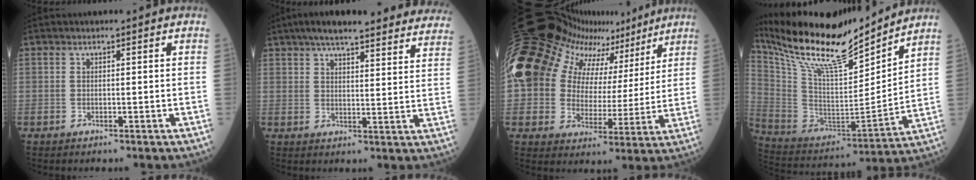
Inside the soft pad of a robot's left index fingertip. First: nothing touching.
{"total": 24.5, "force": [21.6, 3.9, 10.9], "torque": [-0.150, 0.006, 0.260]}
{"total": 25.2, "force": [14.3, 15.6, 13.7], "torque": [-0.279, 0.100, 0.227]}
{"total": 22.0, "force": [19.4, 2.4, 10.1], "torque": [-0.198, -0.015, 0.340]}